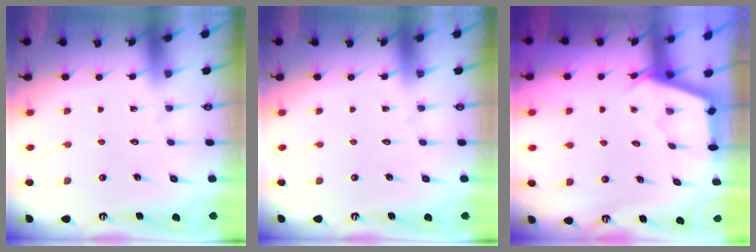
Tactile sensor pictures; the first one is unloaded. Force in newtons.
{"total": 0.0}
{"total": 2.8, "press": 2.8, "slide": 0.3}